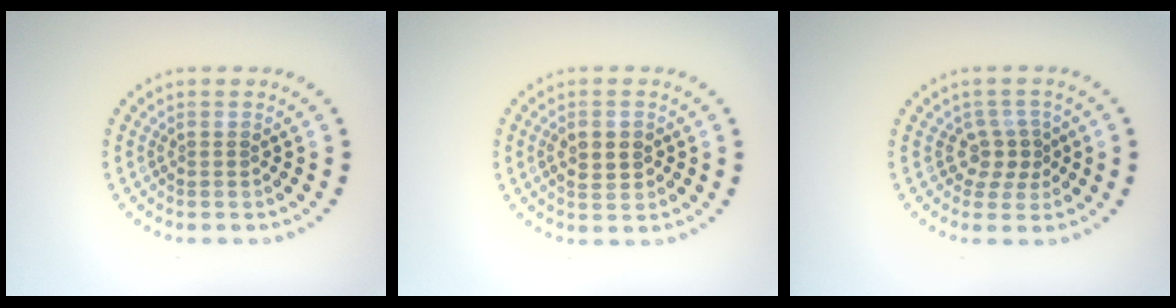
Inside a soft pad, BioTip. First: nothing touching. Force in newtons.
{"total": 2.8, "press": 2.8, "slide": 0.1}
{"total": 2.4, "press": 1.8, "slide": 1.6}